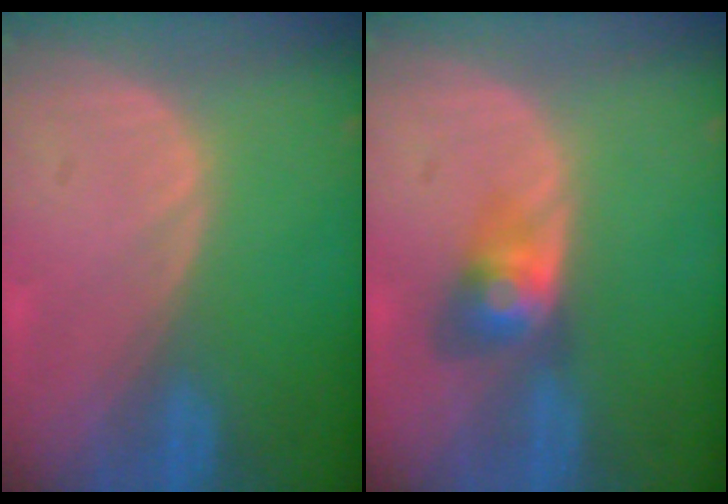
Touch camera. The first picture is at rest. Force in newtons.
{"total": 3.9, "press": 3.9, "slide": 0.2}